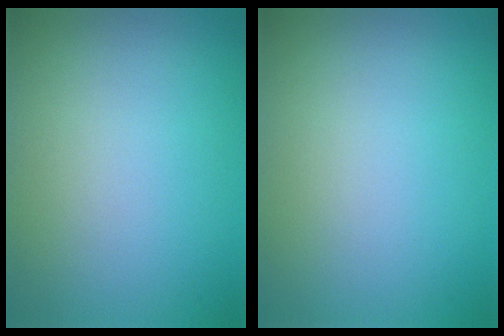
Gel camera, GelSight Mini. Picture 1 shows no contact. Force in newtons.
{"total": 0.0}